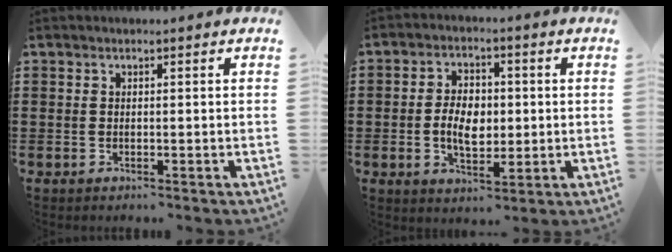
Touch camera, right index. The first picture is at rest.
{"total": 6.3, "force": [-0.4, 3.8, 5.0], "torque": [-0.097, 0.005, -0.012]}